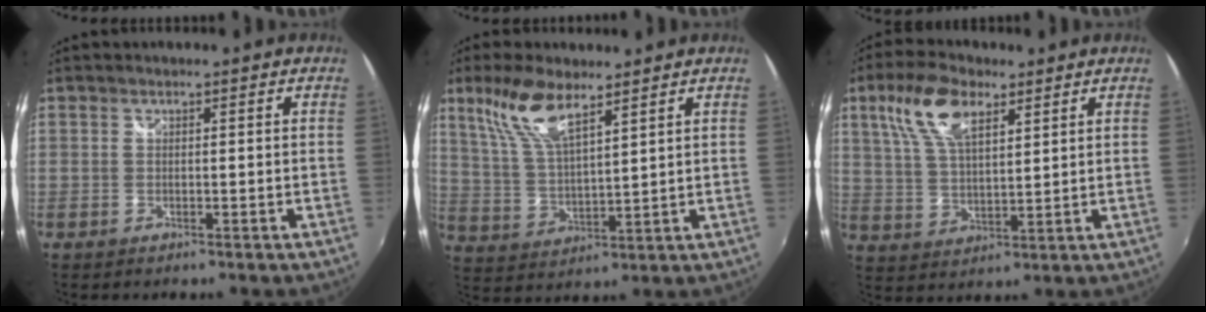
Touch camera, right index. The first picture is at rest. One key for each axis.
{"total": 10.4, "fx": 6.9, "fy": 3.0, "fz": 7.2, "tx": -0.147, "ty": 0.008, "tz": 0.144}
{"total": 11.0, "fx": 5.8, "fy": 4.8, "fz": 8.0, "tx": -0.160, "ty": 0.021, "tz": 0.113}